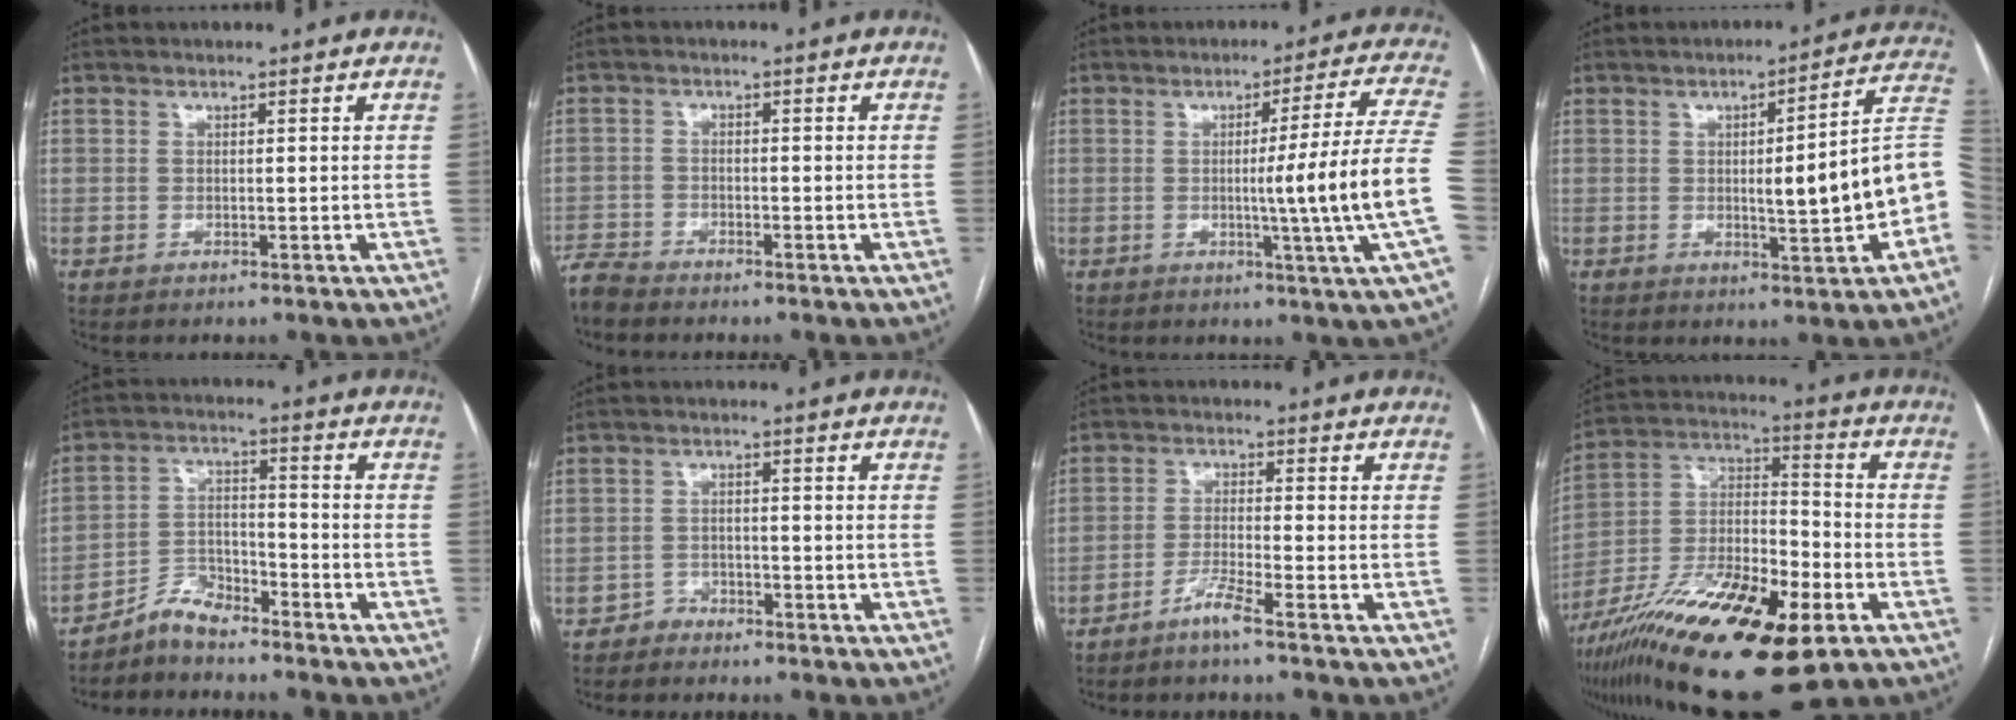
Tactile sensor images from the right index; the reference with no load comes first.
{"total": 3.2, "force": [-3.2, 0.6, 0.1], "torque": [-0.005, -0.009, -0.064]}
{"total": 13.2, "force": [-2.2, -3.2, 12.6], "torque": [-0.170, -0.015, -0.032]}
{"total": 12.2, "force": [-1.9, 1.1, 12.0], "torque": [-0.144, 0.018, -0.023]}
{"total": 5.5, "force": [-5.1, 1.7, 1.1], "torque": [-0.018, 0.005, -0.096]}
{"total": 2.0, "force": [-1.6, 1.0, -0.6], "torque": [0.013, 0.005, -0.033]}
{"total": 3.6, "force": [-2.9, -0.8, 2.1], "torque": [-0.048, -0.008, -0.063]}
{"total": 24.9, "force": [-14.0, 6.6, 19.5], "torque": [-0.355, -0.016, -0.239]}